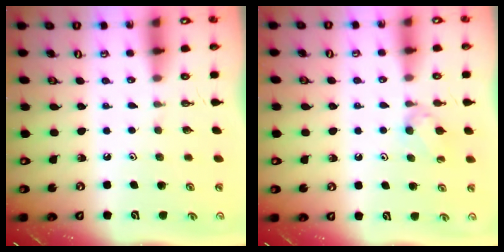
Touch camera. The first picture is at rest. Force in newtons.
{"total": 4.8, "press": 4.7, "slide": 0.8}